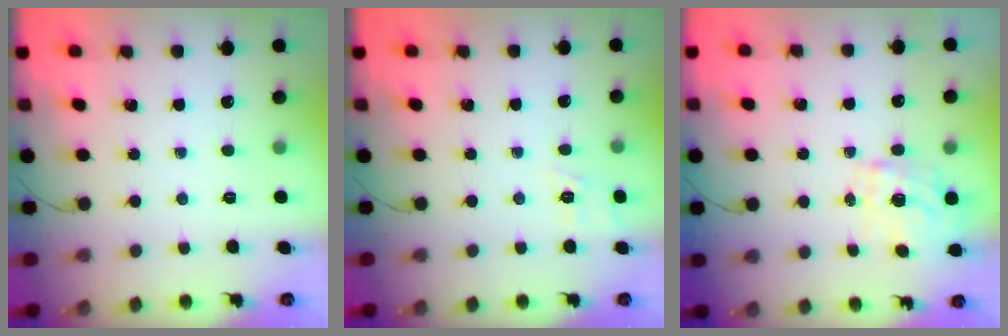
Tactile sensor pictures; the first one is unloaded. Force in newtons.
{"total": 2.8, "press": 2.2, "slide": 1.7}
{"total": 0.9, "press": 0.7, "slide": 0.6}